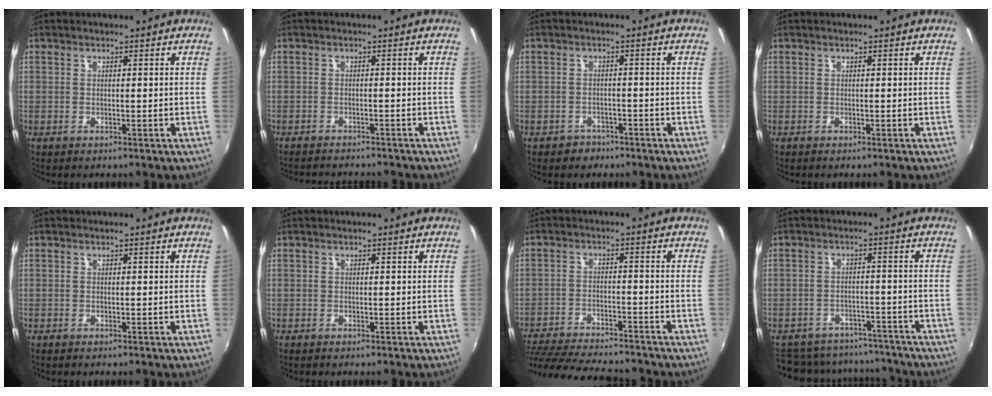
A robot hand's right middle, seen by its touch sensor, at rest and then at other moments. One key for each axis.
{"total": 6.3, "fx": -5.9, "fy": 0.9, "fz": 2.1, "tx": -0.053, "ty": -0.013, "tz": -0.086}
{"total": 3.1, "fx": -2.1, "fy": 2.2, "fz": 0.1, "tx": -0.012, "ty": 0.005, "tz": -0.031}
{"total": 0.0}
{"total": 0.0}
{"total": 0.0}
{"total": 18.5, "fx": -16.2, "fy": 3.9, "fz": 8.0, "tx": -0.172, "ty": -0.027, "tz": -0.252}
{"total": 16.2, "fx": -14.0, "fy": 6.9, "fz": 4.4, "tx": -0.110, "ty": 0.022, "tz": -0.184}